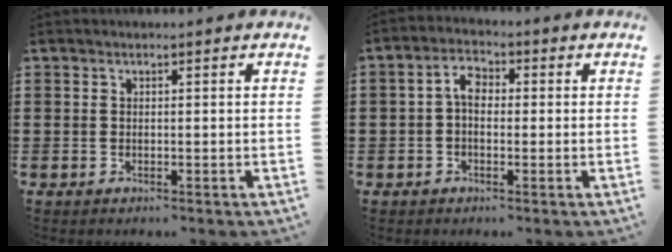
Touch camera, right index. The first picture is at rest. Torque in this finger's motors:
{"motor_torque": [2.14, 0.00, 0.28, 0.02]}